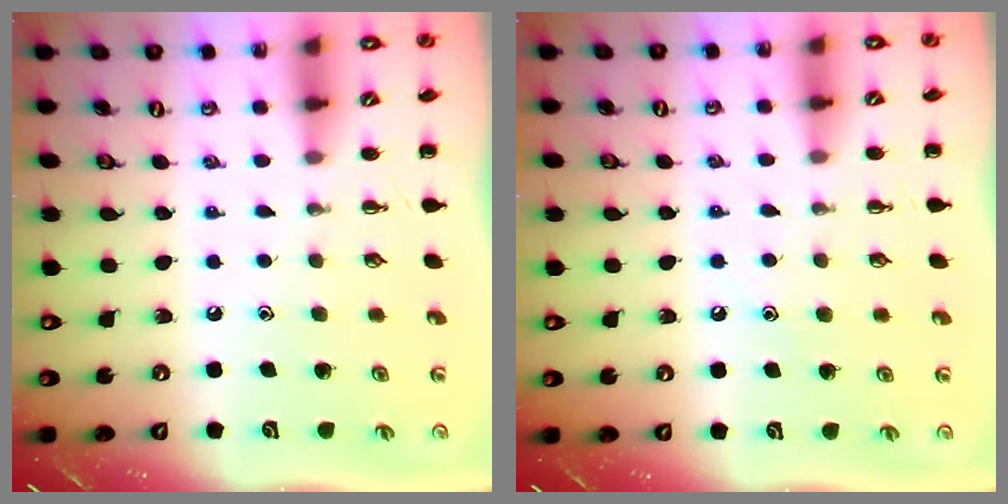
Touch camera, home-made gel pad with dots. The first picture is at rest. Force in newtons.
{"total": 6.1, "press": 5.8, "slide": 1.7}